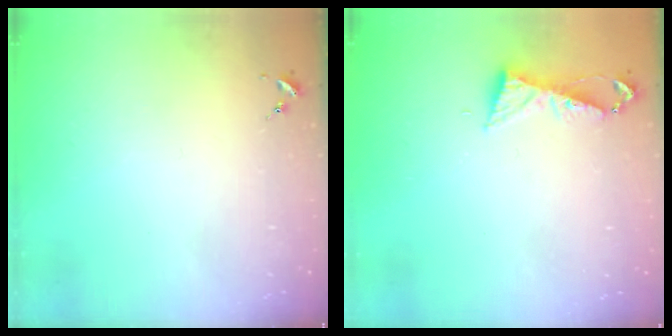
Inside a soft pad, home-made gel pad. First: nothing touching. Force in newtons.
{"total": 6.0, "press": 5.9, "slide": 0.7}